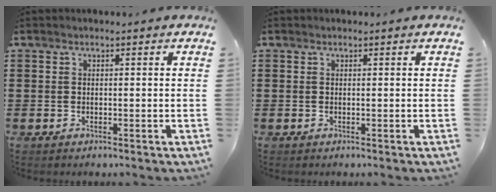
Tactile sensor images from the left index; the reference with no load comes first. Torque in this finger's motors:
{"motor_torque": [-0.02, -0.01, 0.00, 0.00]}